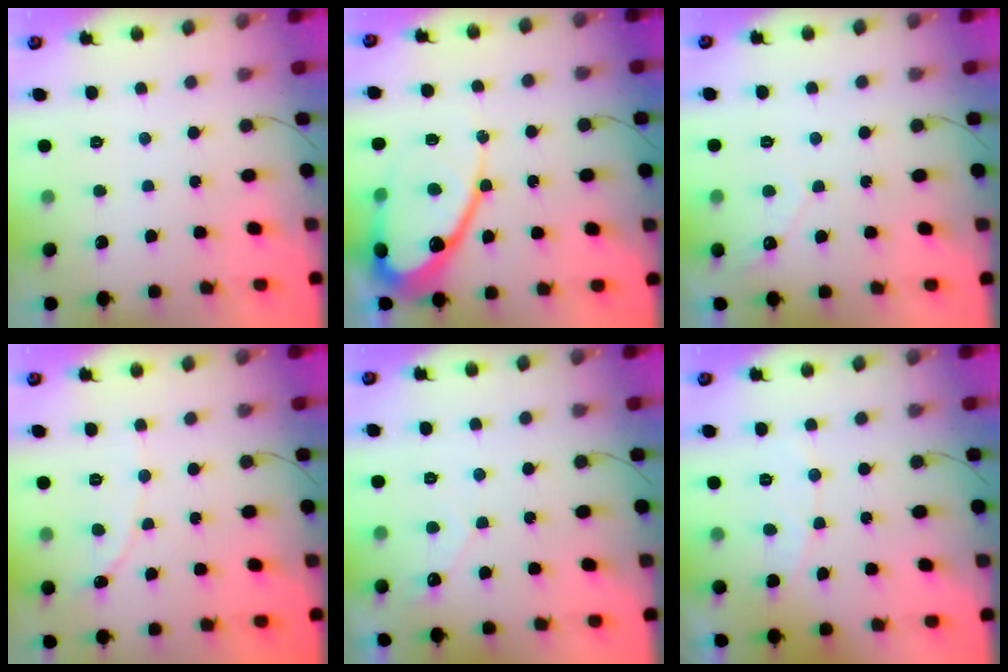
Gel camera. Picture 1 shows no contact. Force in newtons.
{"total": 16.8, "press": 16.8, "slide": 1.0}
{"total": 2.8, "press": 2.8, "slide": 0.2}
{"total": 1.0, "press": 1.0, "slide": 0.1}
{"total": 2.7, "press": 2.7, "slide": 0.1}
{"total": 4.2, "press": 4.1, "slide": 0.3}